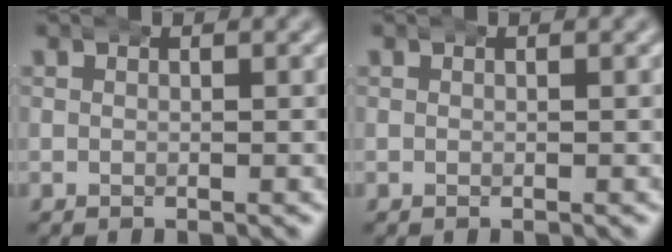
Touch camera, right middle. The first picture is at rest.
{"total": 0.0}